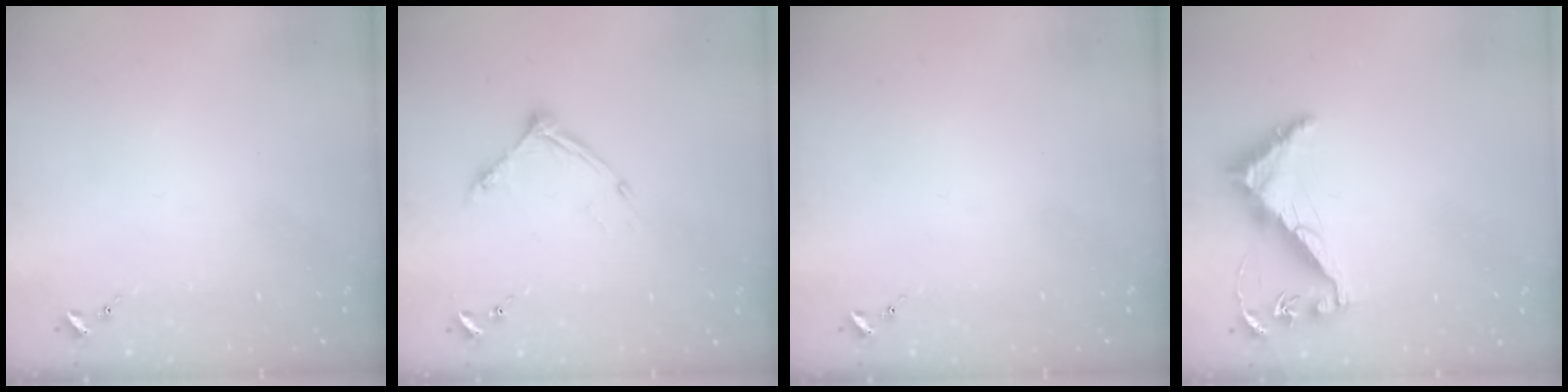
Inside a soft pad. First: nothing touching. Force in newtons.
{"total": 10.0, "press": 9.9, "slide": 0.7}
{"total": 0.0}
{"total": 7.3, "press": 7.3, "slide": 0.6}